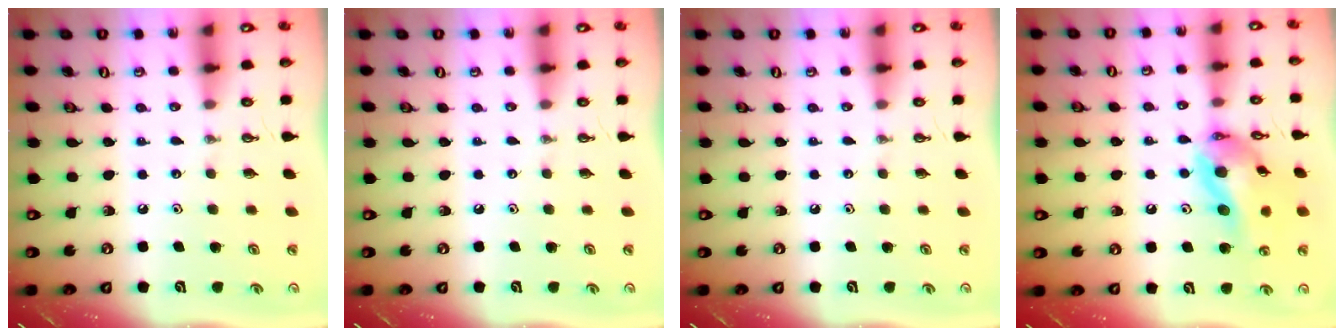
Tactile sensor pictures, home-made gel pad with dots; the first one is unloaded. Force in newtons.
{"total": 0.0}
{"total": 0.0}
{"total": 16.3, "press": 16.1, "slide": 2.6}